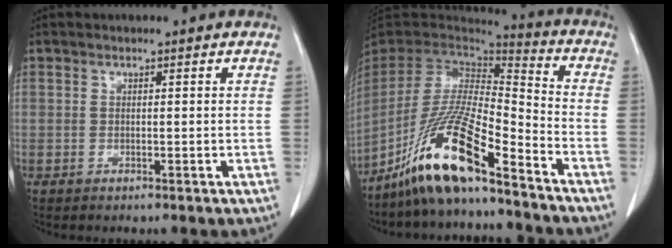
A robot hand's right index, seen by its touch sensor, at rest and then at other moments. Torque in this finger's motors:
{"motor_torque": [1.23, -0.91, 0.78, 0.21]}